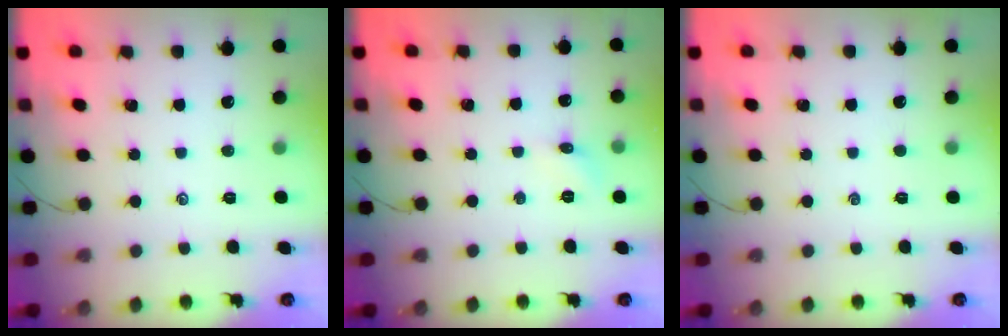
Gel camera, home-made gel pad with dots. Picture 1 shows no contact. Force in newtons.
{"total": 4.7, "press": 4.5, "slide": 1.5}
{"total": 0.0}